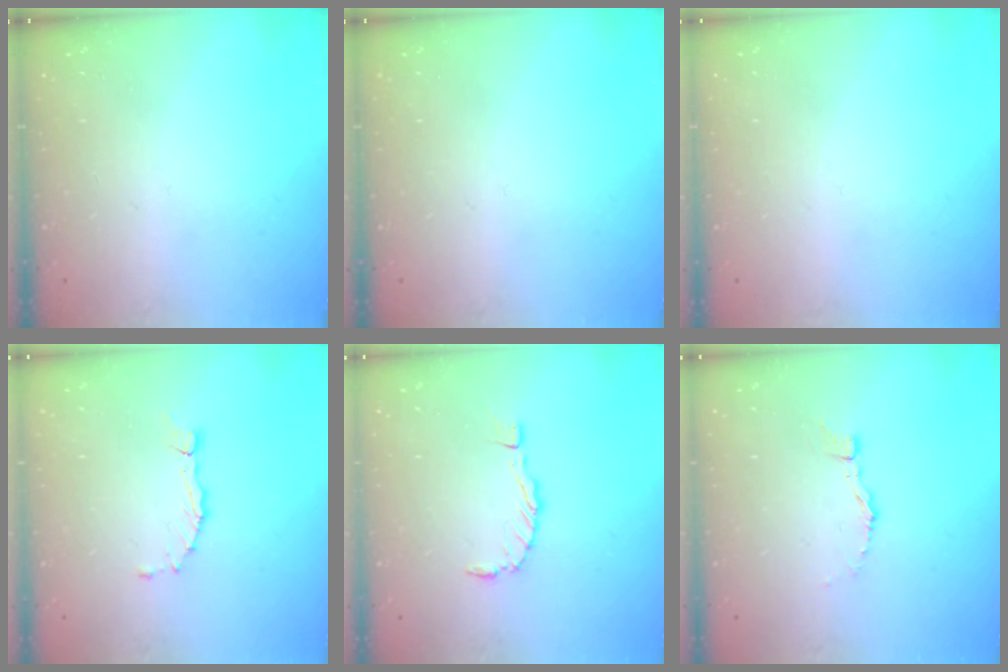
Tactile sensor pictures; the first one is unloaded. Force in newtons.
{"total": 0.0}
{"total": 0.0}
{"total": 1.6, "press": 1.6, "slide": 0.3}
{"total": 0.0}
{"total": 4.0, "press": 4.0, "slide": 0.1}